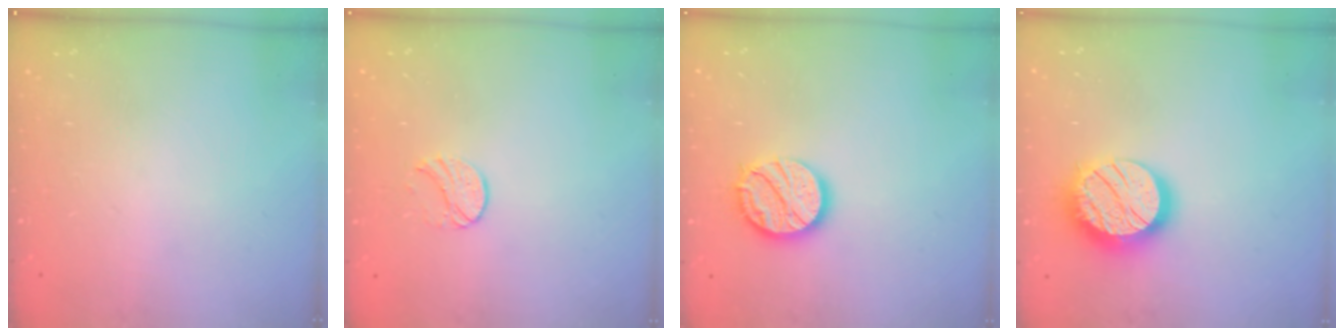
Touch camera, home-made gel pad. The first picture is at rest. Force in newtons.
{"total": 6.5, "press": 6.5, "slide": 0.6}
{"total": 13.4, "press": 13.4, "slide": 0.9}
{"total": 18.1, "press": 18.0, "slide": 1.1}